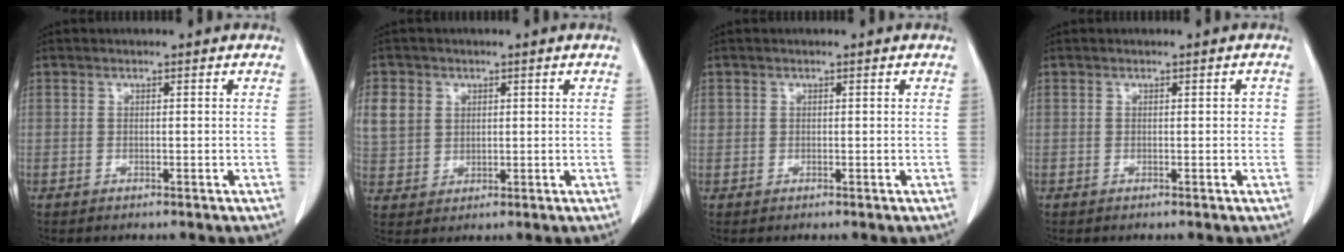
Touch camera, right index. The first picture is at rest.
{"total": 9.7, "force": [3.0, 8.5, 3.7], "torque": [-0.111, 0.020, 0.072]}
{"total": 1.0, "force": [0.3, 1.0, 0.2], "torque": [0.008, 0.009, 0.005]}
{"total": 1.1, "force": [0.1, 0.7, 0.8], "torque": [-0.007, 0.011, 0.002]}